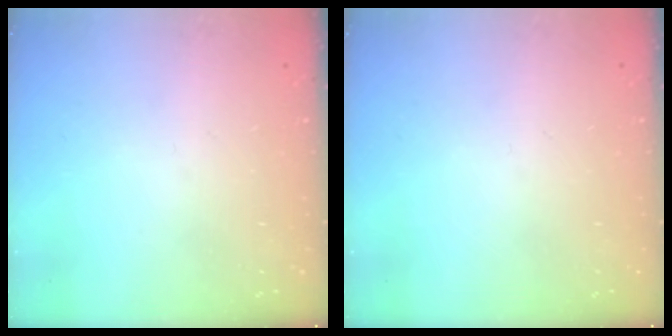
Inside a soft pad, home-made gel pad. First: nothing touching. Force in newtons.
{"total": 0.0}